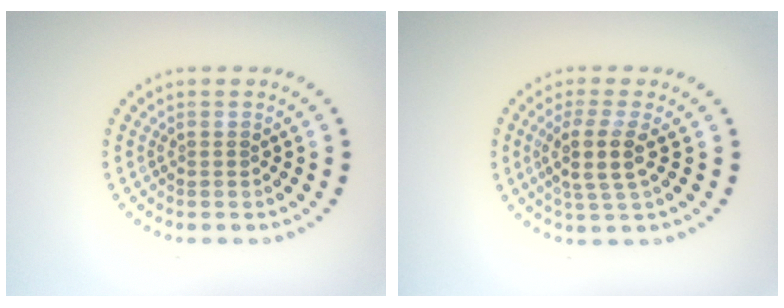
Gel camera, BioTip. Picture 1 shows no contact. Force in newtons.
{"total": 3.4, "press": 2.8, "slide": 2.0}